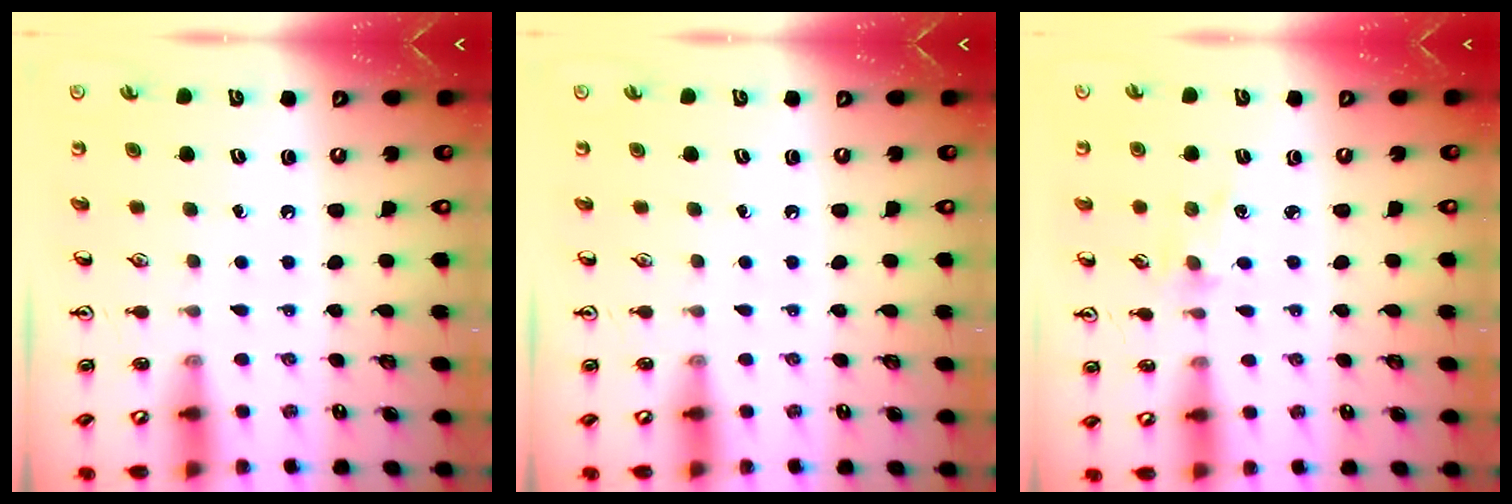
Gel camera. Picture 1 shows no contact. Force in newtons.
{"total": 0.0}
{"total": 2.0, "press": 2.0, "slide": 0.4}